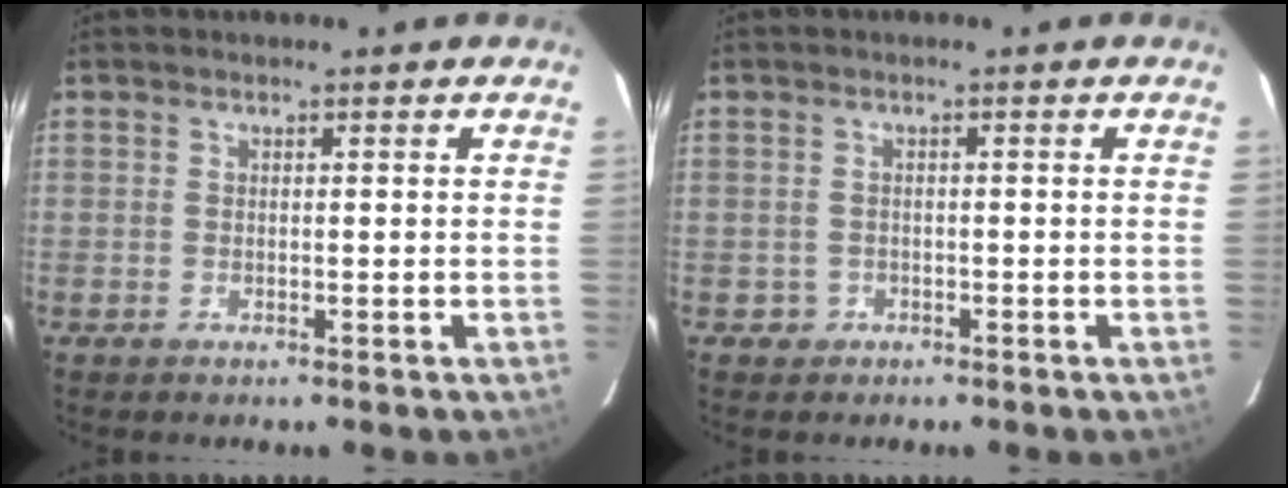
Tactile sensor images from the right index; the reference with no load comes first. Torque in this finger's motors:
{"motor_torque": [0.10, 0.00, -0.09, -0.05]}